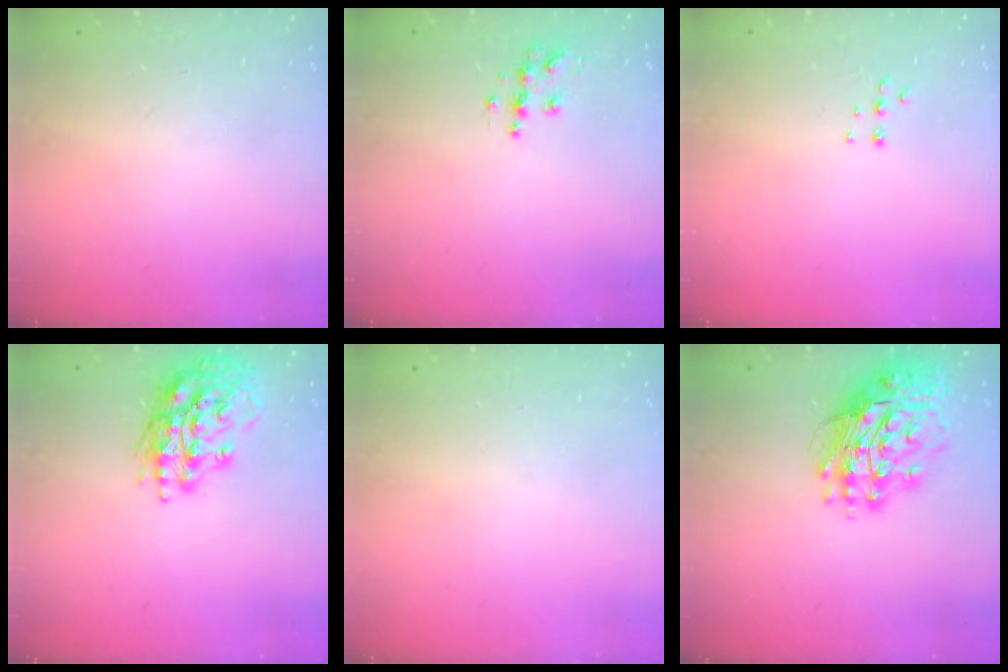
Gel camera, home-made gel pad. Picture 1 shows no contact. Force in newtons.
{"total": 6.1, "press": 6.1, "slide": 0.3}
{"total": 5.1, "press": 5.0, "slide": 0.7}
{"total": 16.7, "press": 16.5, "slide": 2.3}
{"total": 0.0}
{"total": 16.0, "press": 15.9, "slide": 2.1}